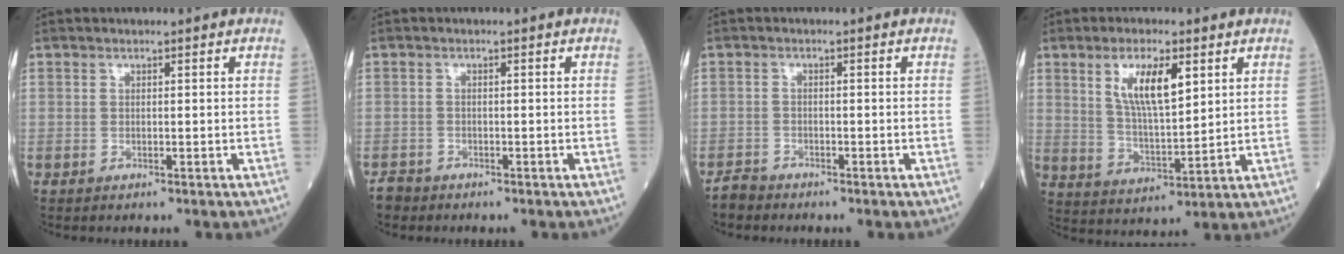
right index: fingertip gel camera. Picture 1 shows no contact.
{"total": 1.6, "force": [-1.4, 0.8, -0.1], "torque": [-0.004, 0.000, -0.027]}
{"total": 1.9, "force": [-1.8, 0.5, -0.1], "torque": [0.001, -0.003, -0.035]}
{"total": 9.0, "force": [3.8, 2.5, 7.8], "torque": [-0.148, 0.000, 0.074]}